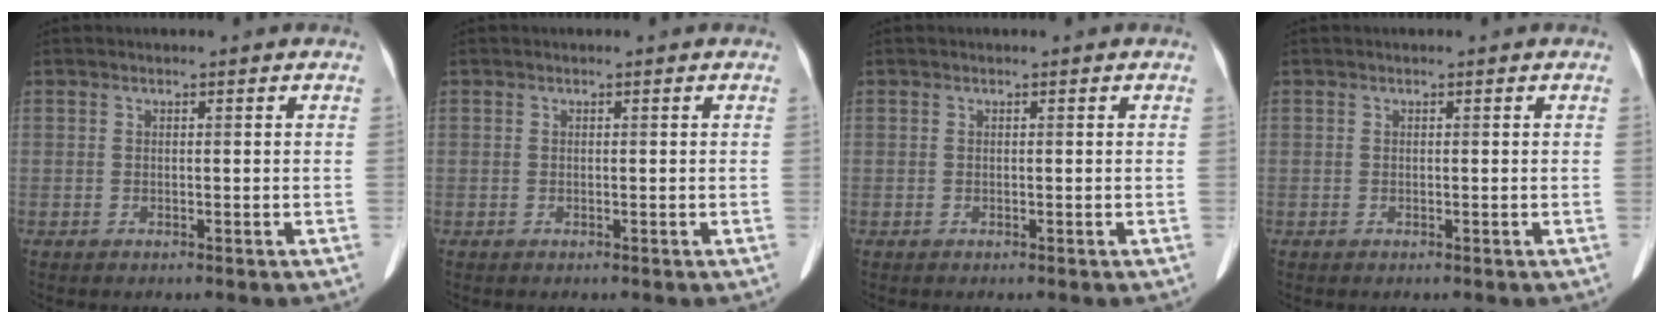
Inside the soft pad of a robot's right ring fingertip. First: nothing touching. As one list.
[{"total": 0.0}, {"total": 0.0}, {"total": 0.0}]